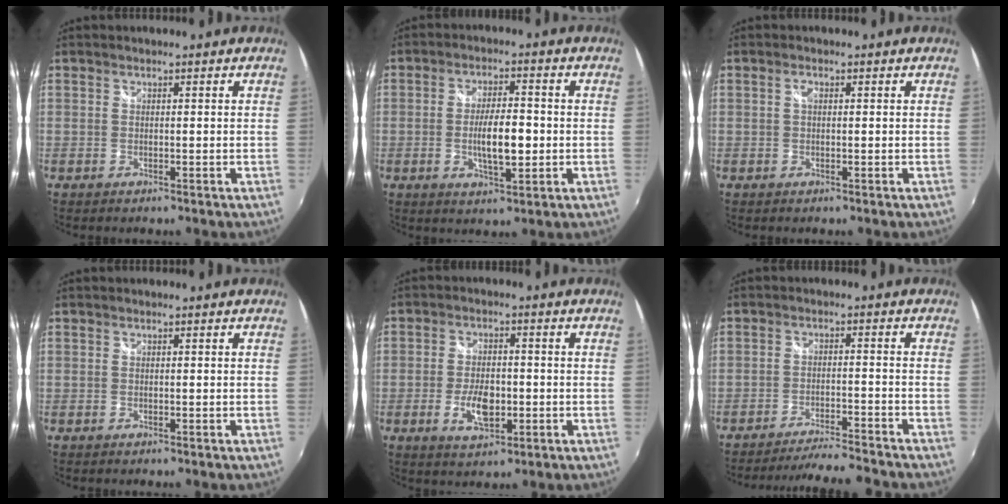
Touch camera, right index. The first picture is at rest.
{"total": 7.9, "force": [-1.2, 2.5, 7.4], "torque": [-0.136, -0.003, -0.017]}
{"total": 1.1, "force": [0.2, 0.5, 0.9], "torque": [-0.017, 0.003, 0.001]}
{"total": 0.0}
{"total": 7.1, "force": [-1.8, 3.7, 5.7], "torque": [-0.114, -0.006, -0.029]}
{"total": 11.4, "force": [-10.7, 0.0, 3.9], "torque": [-0.084, 0.002, -0.160]}